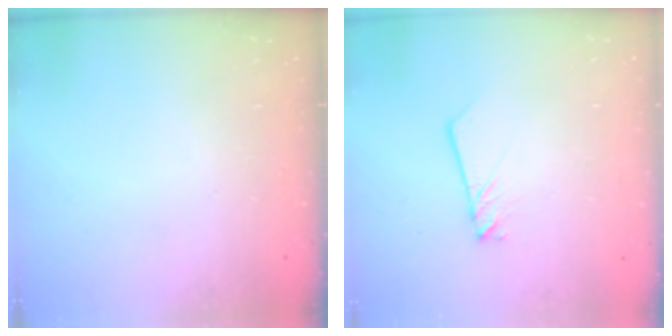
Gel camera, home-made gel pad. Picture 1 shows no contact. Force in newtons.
{"total": 2.1, "press": 2.1, "slide": 0.1}